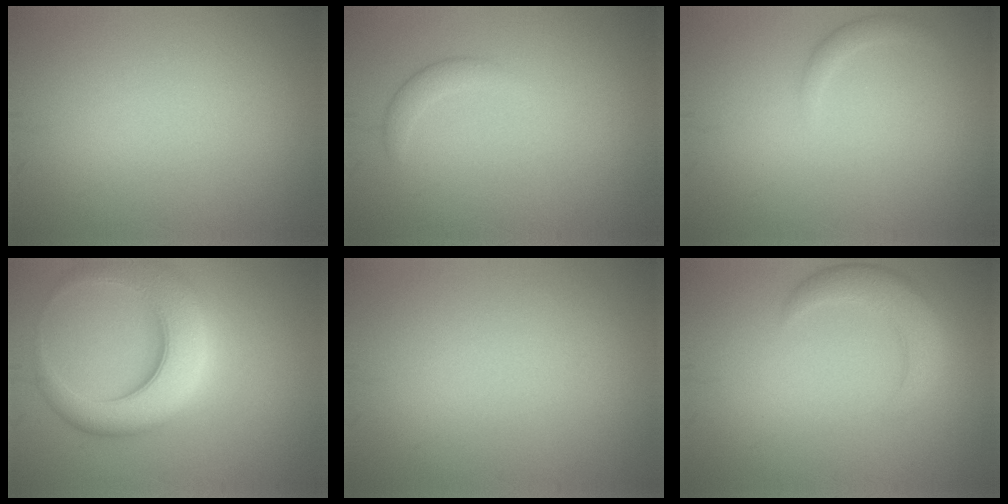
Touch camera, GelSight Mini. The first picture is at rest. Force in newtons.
{"total": 1.3, "press": 1.3, "slide": 0.1}
{"total": 1.0, "press": 0.9, "slide": 0.1}
{"total": 8.3, "press": 8.3, "slide": 0.3}
{"total": 0.0}
{"total": 3.5, "press": 3.5, "slide": 0.3}